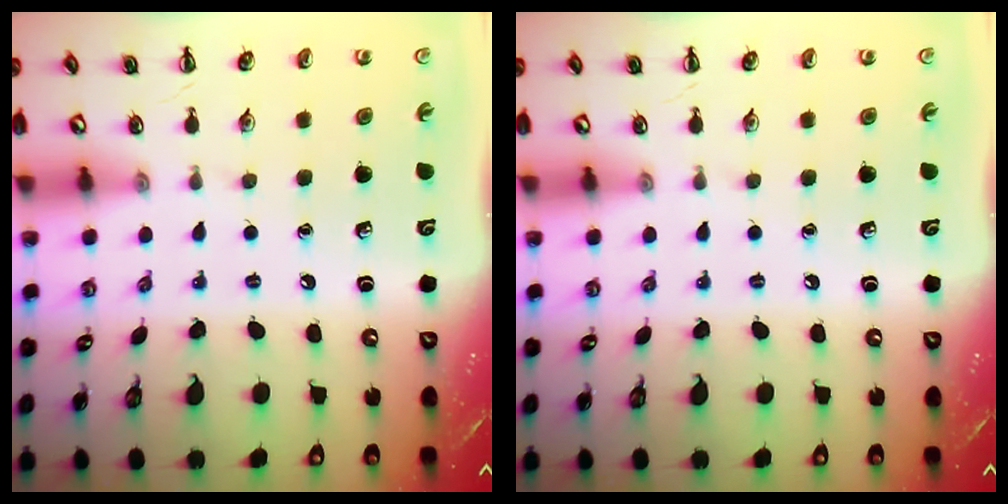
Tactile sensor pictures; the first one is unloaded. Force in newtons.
{"total": 0.0}